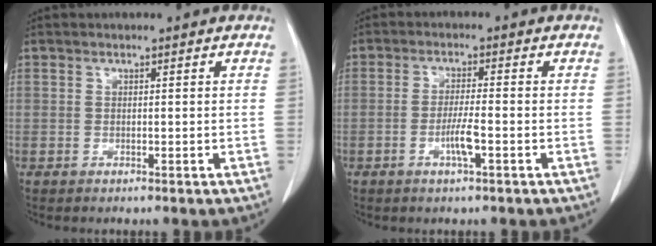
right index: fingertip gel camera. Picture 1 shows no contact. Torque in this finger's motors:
{"motor_torque": [0.14, -0.04, 0.21, 0.02]}